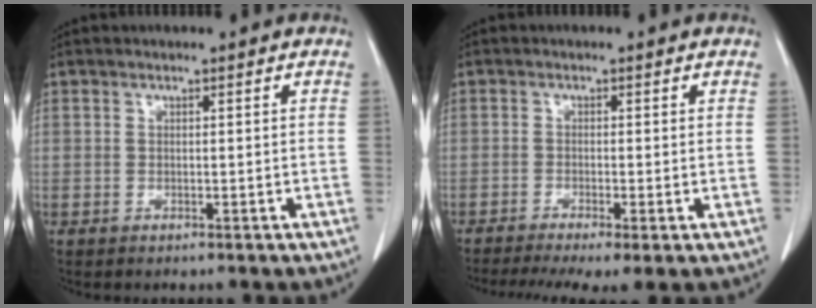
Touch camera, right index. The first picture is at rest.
{"total": 7.6, "force": [-5.1, 1.2, 5.5], "torque": [-0.088, -0.009, -0.085]}